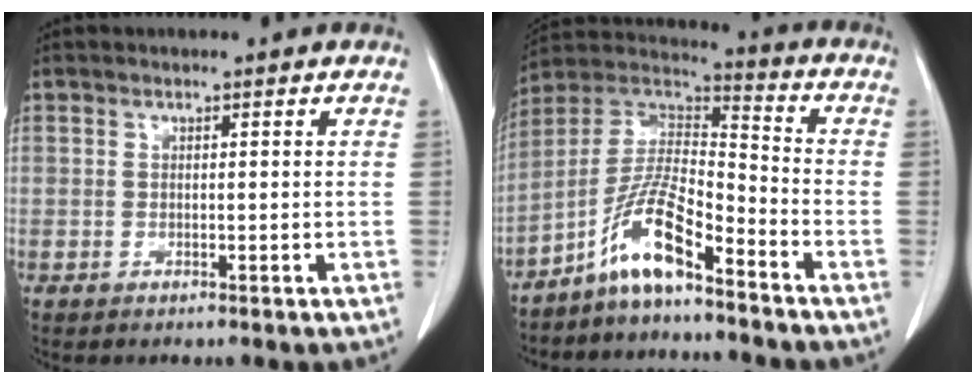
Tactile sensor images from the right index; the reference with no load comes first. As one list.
[{"total": 10.8, "force": [-7.3, 1.7, 7.8], "torque": [-0.162, 0.016, -0.140]}]